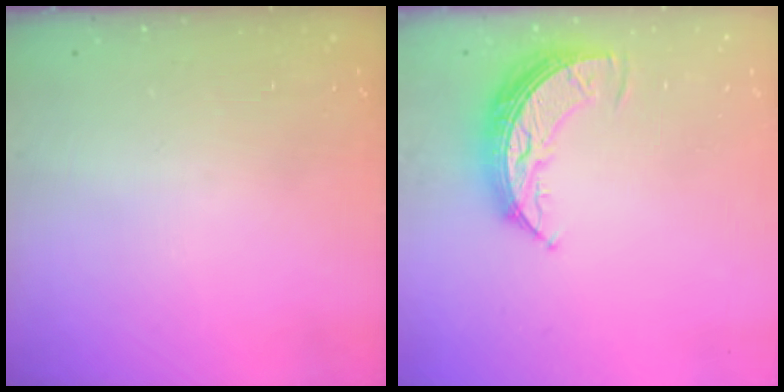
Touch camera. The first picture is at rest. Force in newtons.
{"total": 8.9, "press": 8.9, "slide": 0.5}